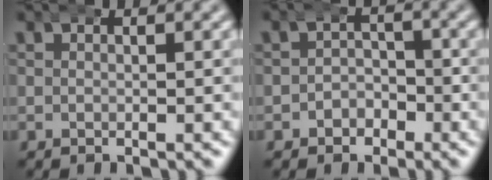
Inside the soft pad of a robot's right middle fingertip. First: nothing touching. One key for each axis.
{"total": 2.5, "fx": -1.2, "fy": 2.1, "fz": 0.6, "tx": -0.005, "ty": -0.003, "tz": -0.025}